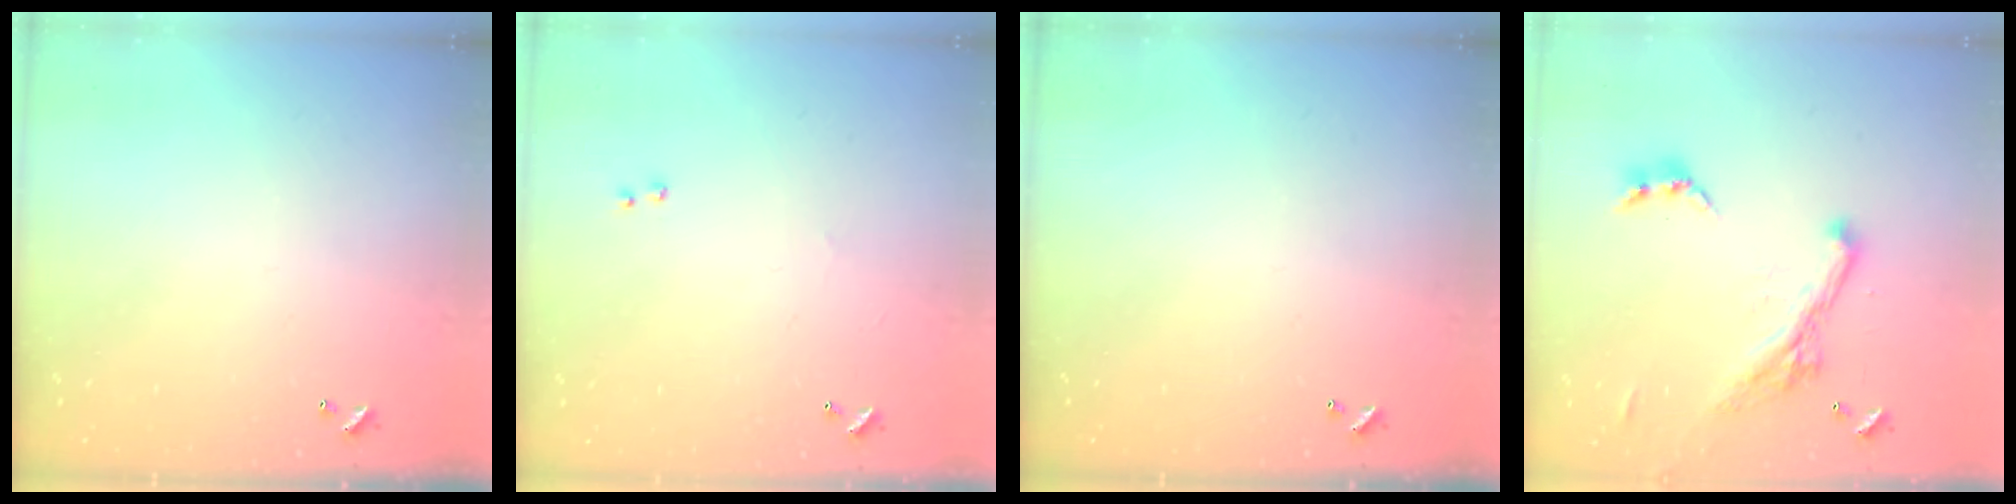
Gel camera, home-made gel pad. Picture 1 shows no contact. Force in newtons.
{"total": 2.3, "press": 2.2, "slide": 0.8}
{"total": 0.0}
{"total": 5.6, "press": 5.3, "slide": 1.6}